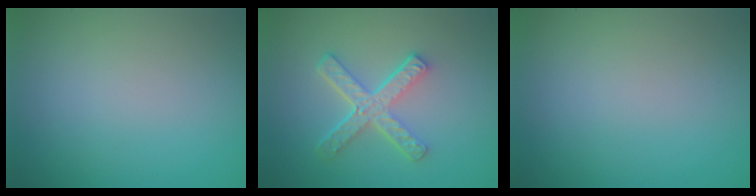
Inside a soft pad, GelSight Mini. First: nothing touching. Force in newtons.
{"total": 4.8, "press": 3.3, "slide": 3.4}
{"total": 0.0}